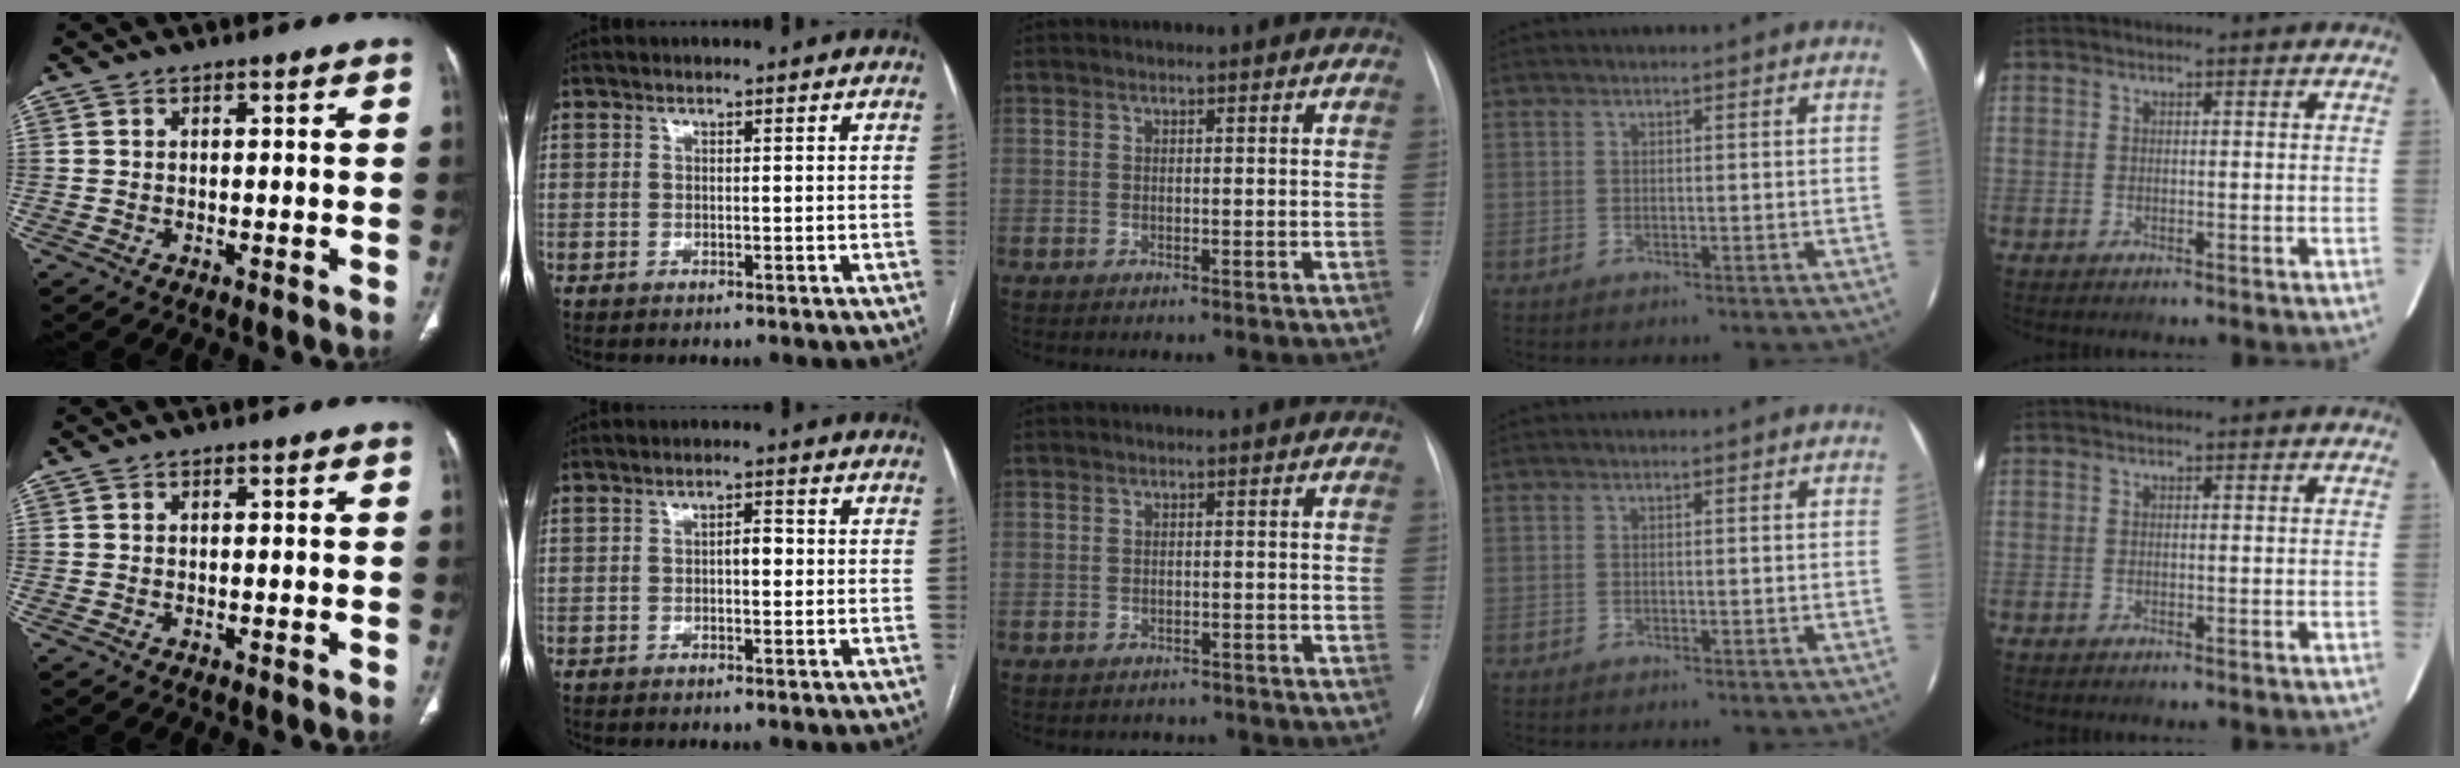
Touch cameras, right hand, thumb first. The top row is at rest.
{"index": {"total": 2.2, "force": [-0.1, 0.9, 2.0], "torque": [-0.028, 0.007, -0.003]}, "middle": {"total": 2.6, "force": [-2.2, 1.2, -0.5], "torque": [0.004, 0.008, -0.031]}}